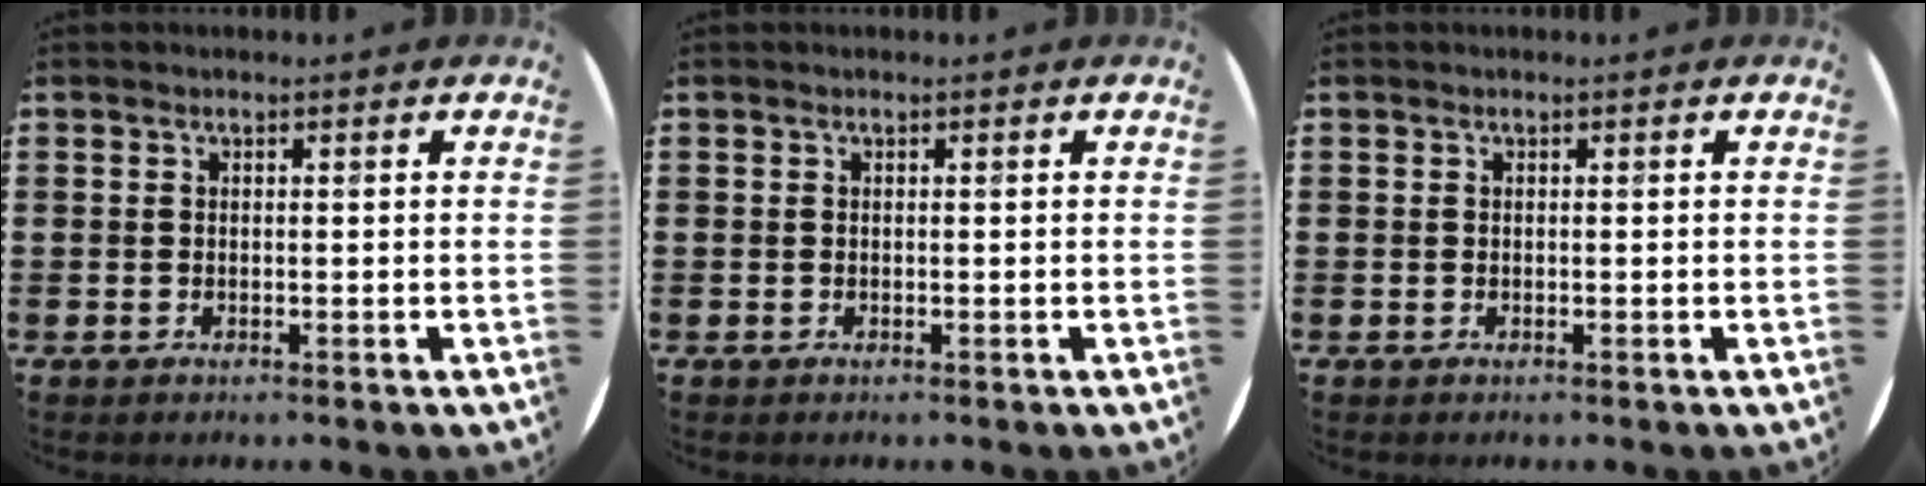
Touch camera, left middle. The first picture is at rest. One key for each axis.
{"total": 0.0}
{"total": 0.0}